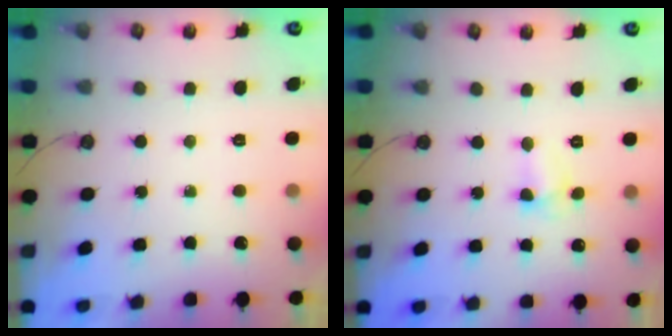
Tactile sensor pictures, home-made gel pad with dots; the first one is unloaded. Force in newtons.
{"total": 2.6, "press": 2.5, "slide": 0.6}